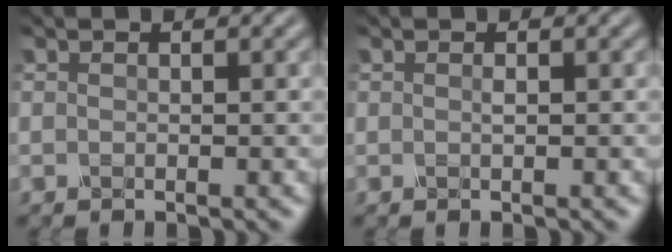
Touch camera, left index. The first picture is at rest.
{"total": 0.0}